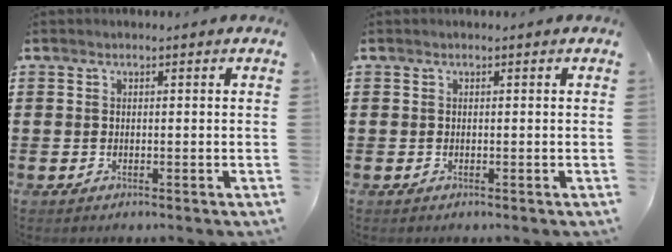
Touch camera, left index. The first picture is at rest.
{"total": 0.0}